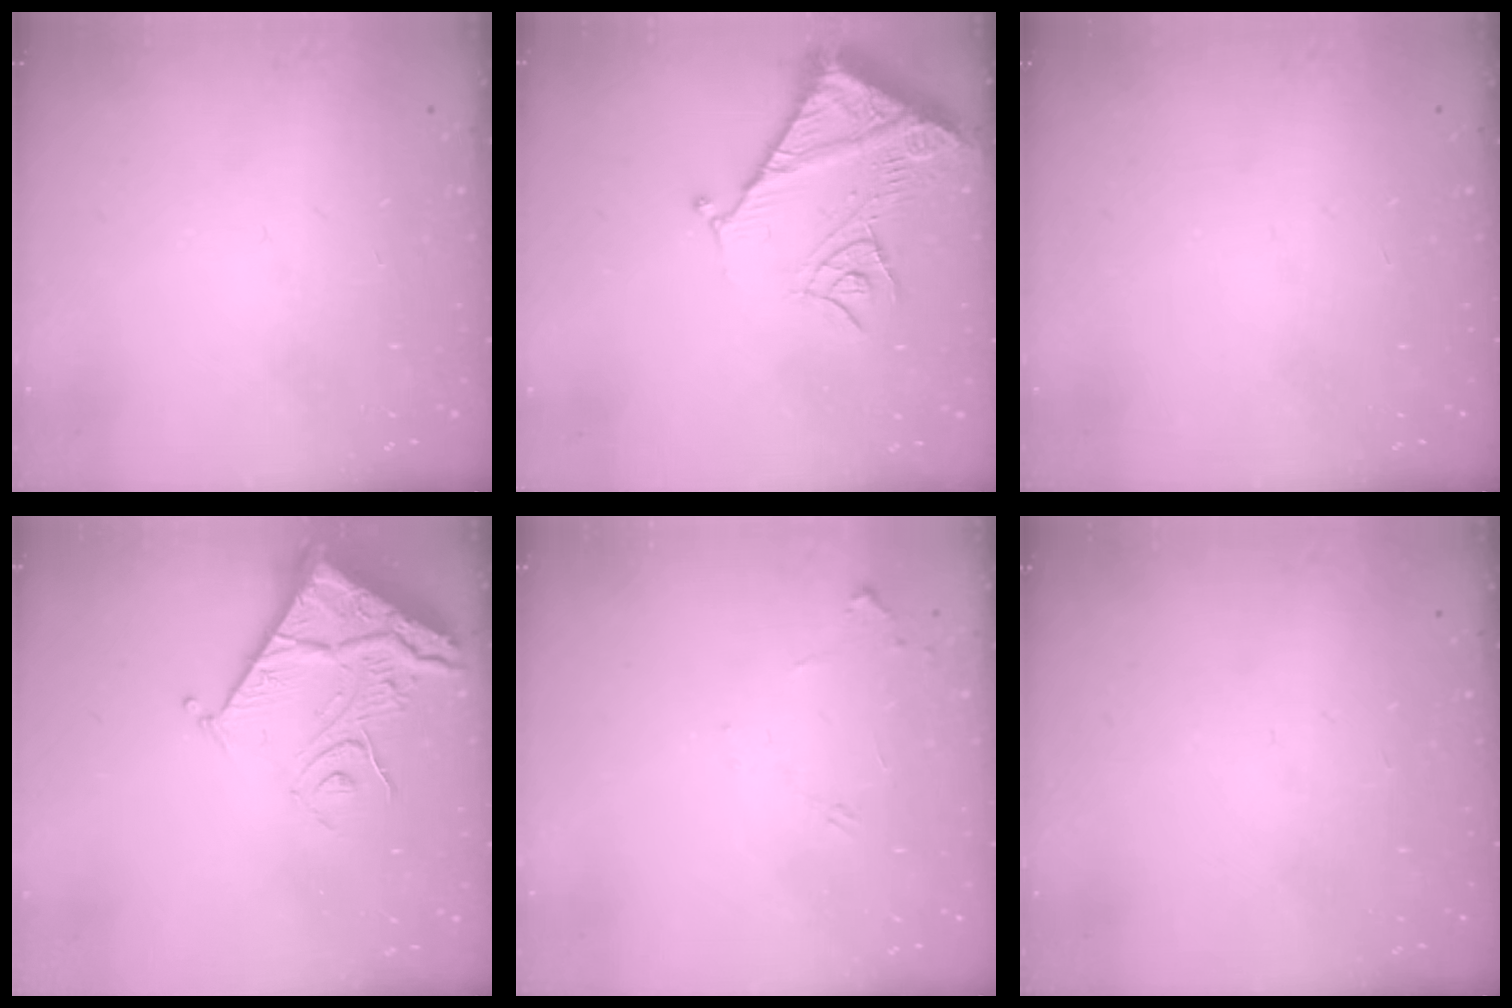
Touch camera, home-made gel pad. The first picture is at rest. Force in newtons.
{"total": 13.7, "press": 13.6, "slide": 1.6}
{"total": 0.0}
{"total": 11.3, "press": 11.3, "slide": 1.4}
{"total": 6.3, "press": 6.3, "slide": 0.8}
{"total": 0.0}